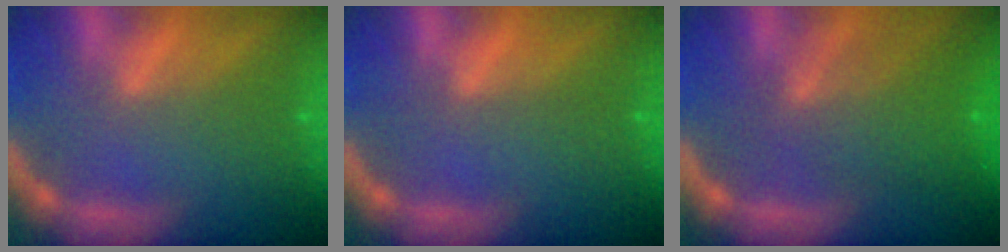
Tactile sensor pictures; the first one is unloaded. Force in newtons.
{"total": 0.0}
{"total": 6.0}